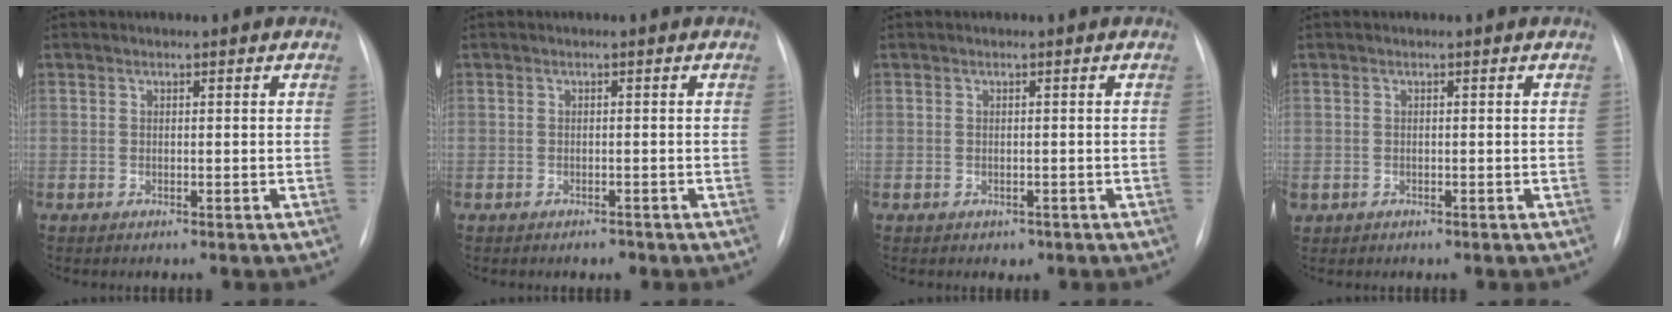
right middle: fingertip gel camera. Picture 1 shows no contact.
{"total": 1.1, "force": [-0.9, 0.4, 0.5], "torque": [-0.007, -0.001, -0.009]}
{"total": 1.1, "force": [-0.6, 0.9, 0.3], "torque": [-0.004, 0.002, -0.004]}
{"total": 0.9, "force": [-0.3, 0.8, 0.2], "torque": [-0.004, 0.005, 0.002]}